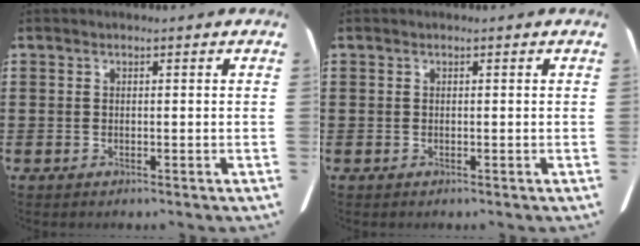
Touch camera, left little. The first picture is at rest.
{"total": 0.0}